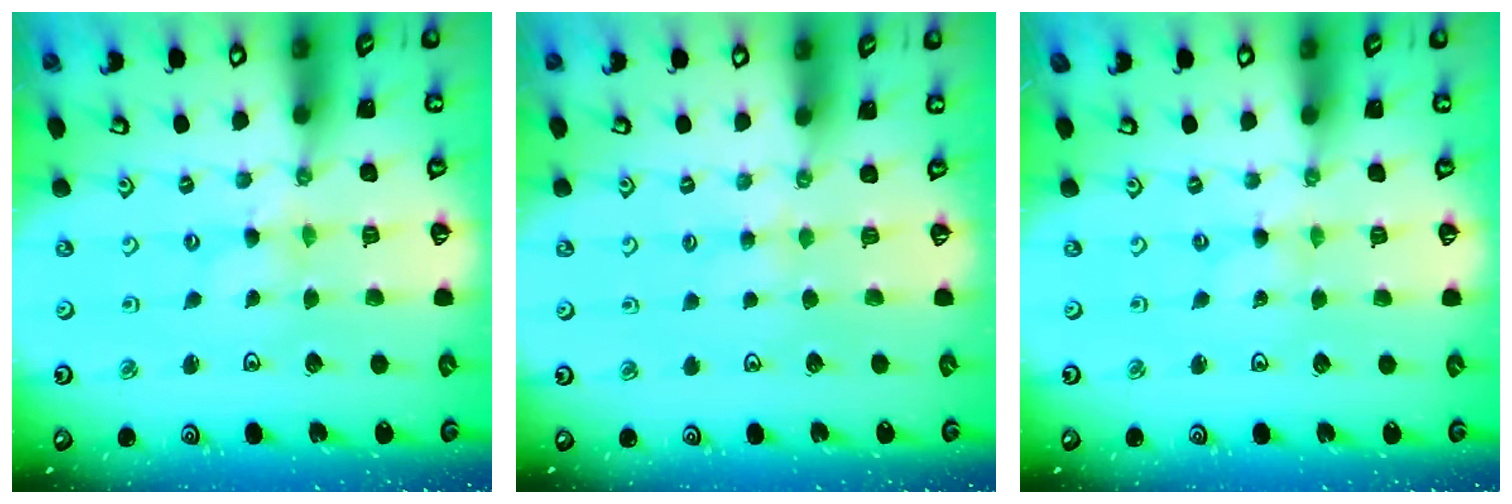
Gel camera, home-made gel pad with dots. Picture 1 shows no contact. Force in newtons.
{"total": 1.9, "press": 1.8, "slide": 0.3}
{"total": 0.0}